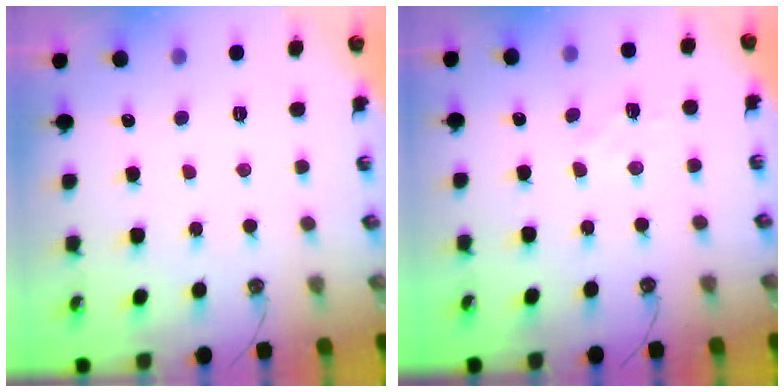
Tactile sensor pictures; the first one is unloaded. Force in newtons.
{"total": 5.8, "press": 5.8, "slide": 0.7}